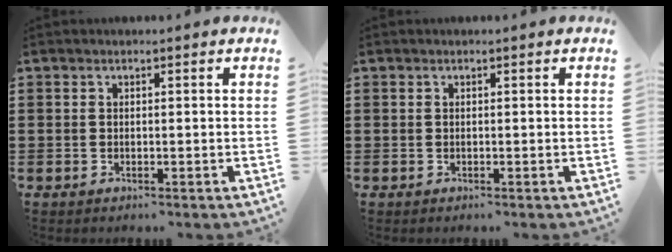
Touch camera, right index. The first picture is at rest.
{"total": 0.0}